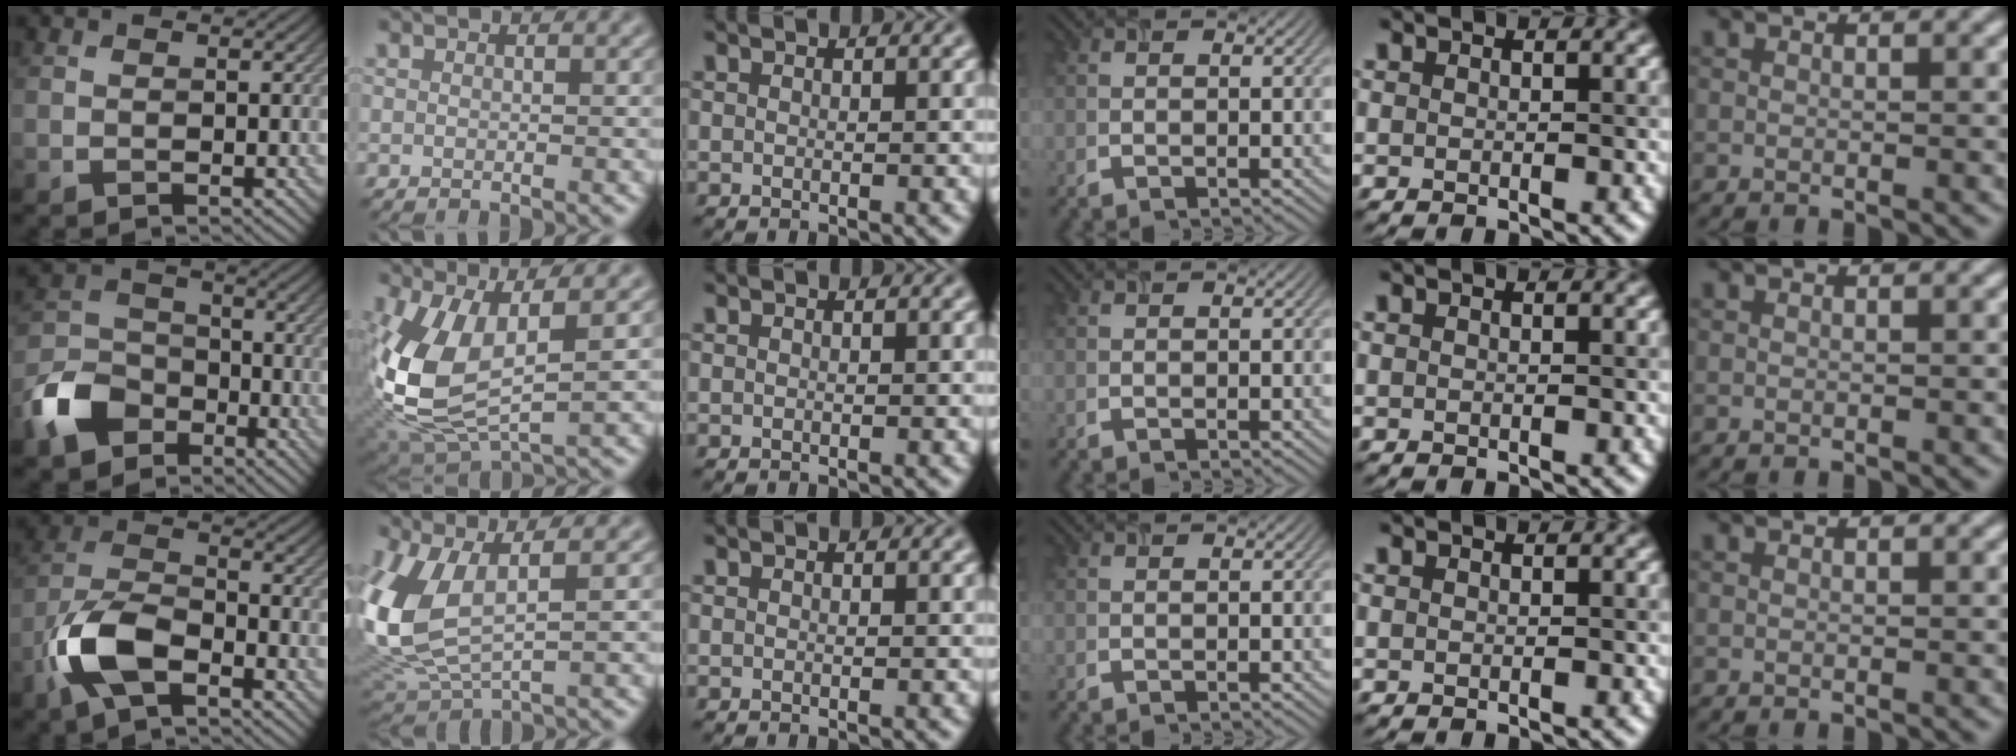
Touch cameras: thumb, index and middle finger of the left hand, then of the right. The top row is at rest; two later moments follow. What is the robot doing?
{"motion": "insert", "object": "airpods case & airpods"}